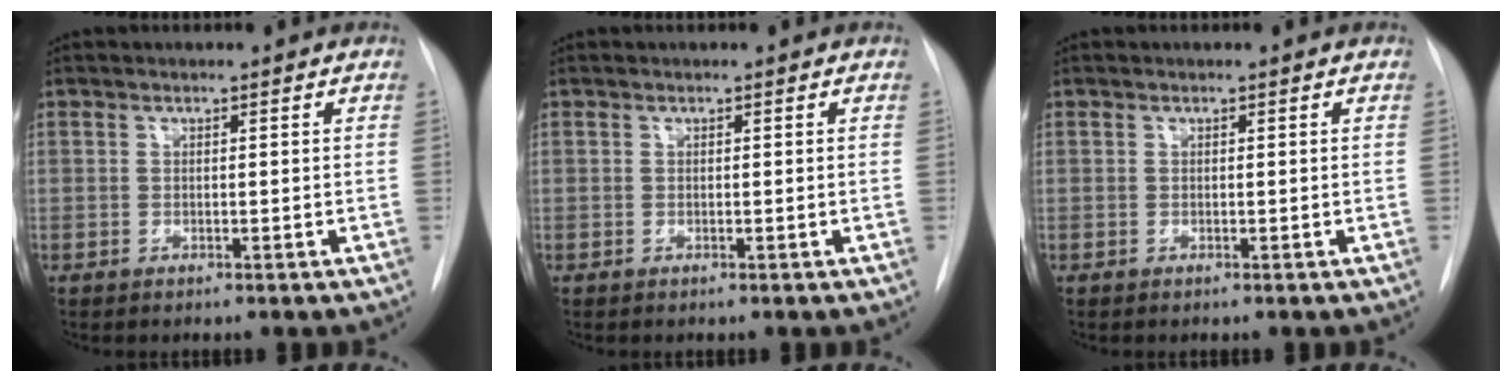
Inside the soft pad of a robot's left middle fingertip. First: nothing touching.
{"total": 0.0}
{"total": 0.0}